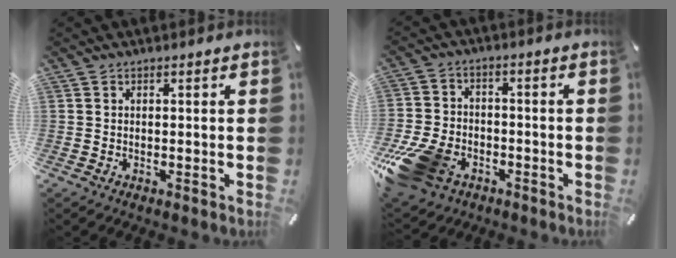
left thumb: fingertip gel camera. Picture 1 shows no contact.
{"total": 15.1, "force": [-7.4, 10.3, 8.1], "torque": [-0.151, 0.045, -0.126]}